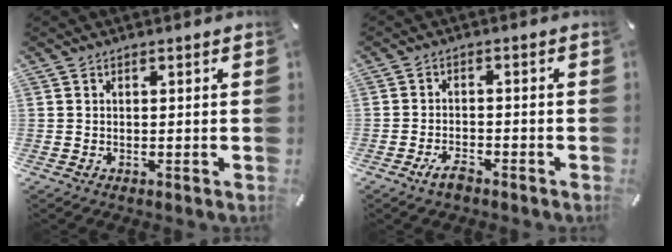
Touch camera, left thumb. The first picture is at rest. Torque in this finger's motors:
{"motor_torque": [-0.25, 0.28, 0.00, 0.01, 0.00]}